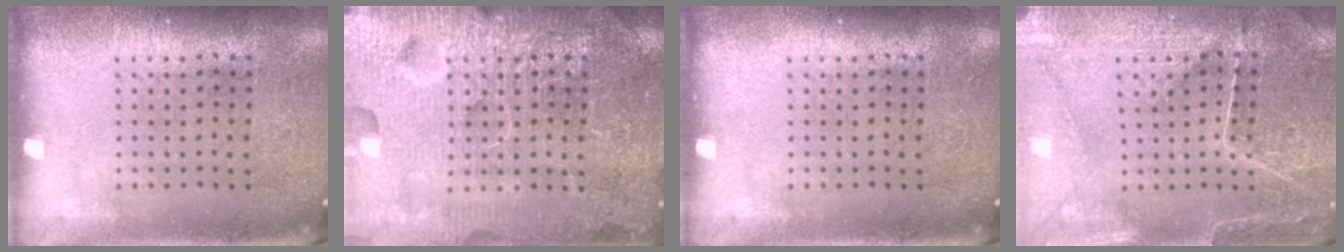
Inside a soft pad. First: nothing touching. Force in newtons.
{"total": 6.9, "press": 6.9, "slide": 0.9}
{"total": 0.0}
{"total": 1.1, "press": 1.0, "slide": 0.4}